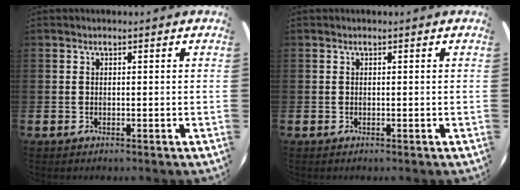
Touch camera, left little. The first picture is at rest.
{"total": 0.0}